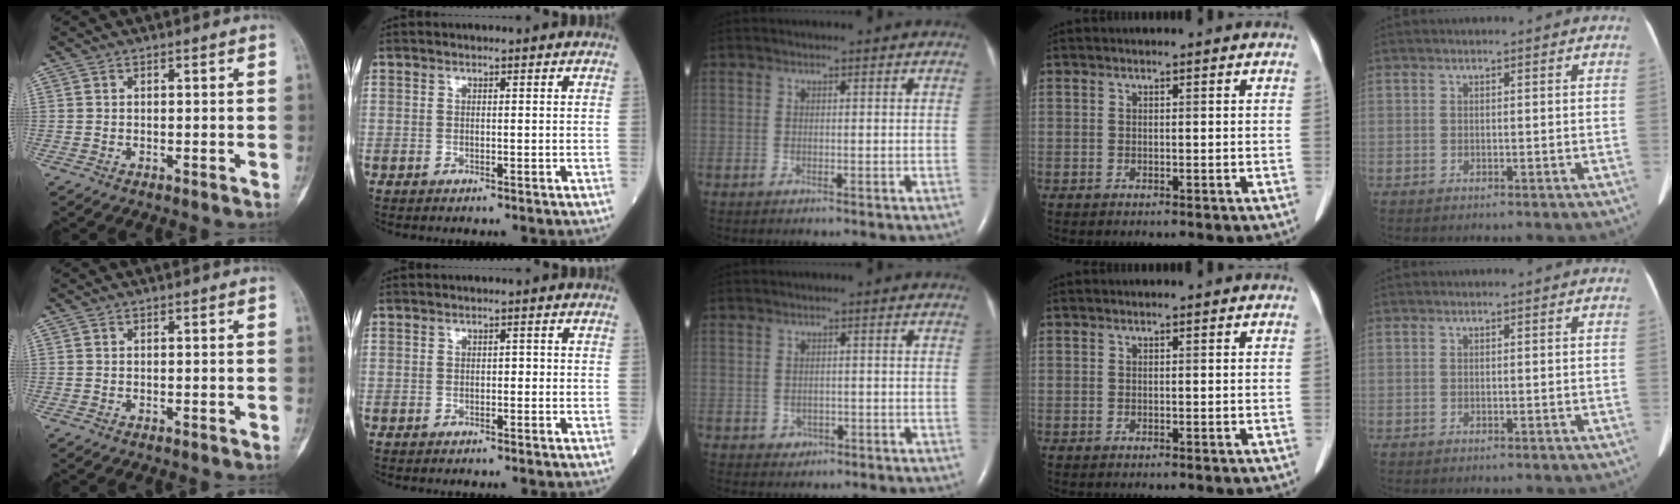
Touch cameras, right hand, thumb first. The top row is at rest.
{"index": {"total": 0.7, "force": [-0.3, 0.5, 0.5], "torque": [-0.002, 0.004, -0.006]}, "middle": {"total": 1.4, "force": [-0.6, 1.3, 0.2], "torque": [0.000, 0.006, -0.004]}}